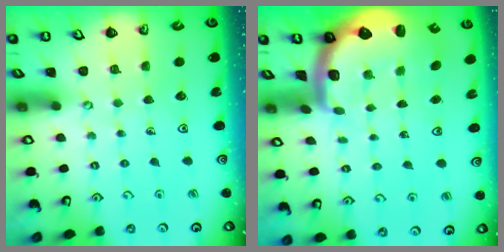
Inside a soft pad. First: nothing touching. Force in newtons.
{"total": 2.8, "press": 2.5, "slide": 1.4}